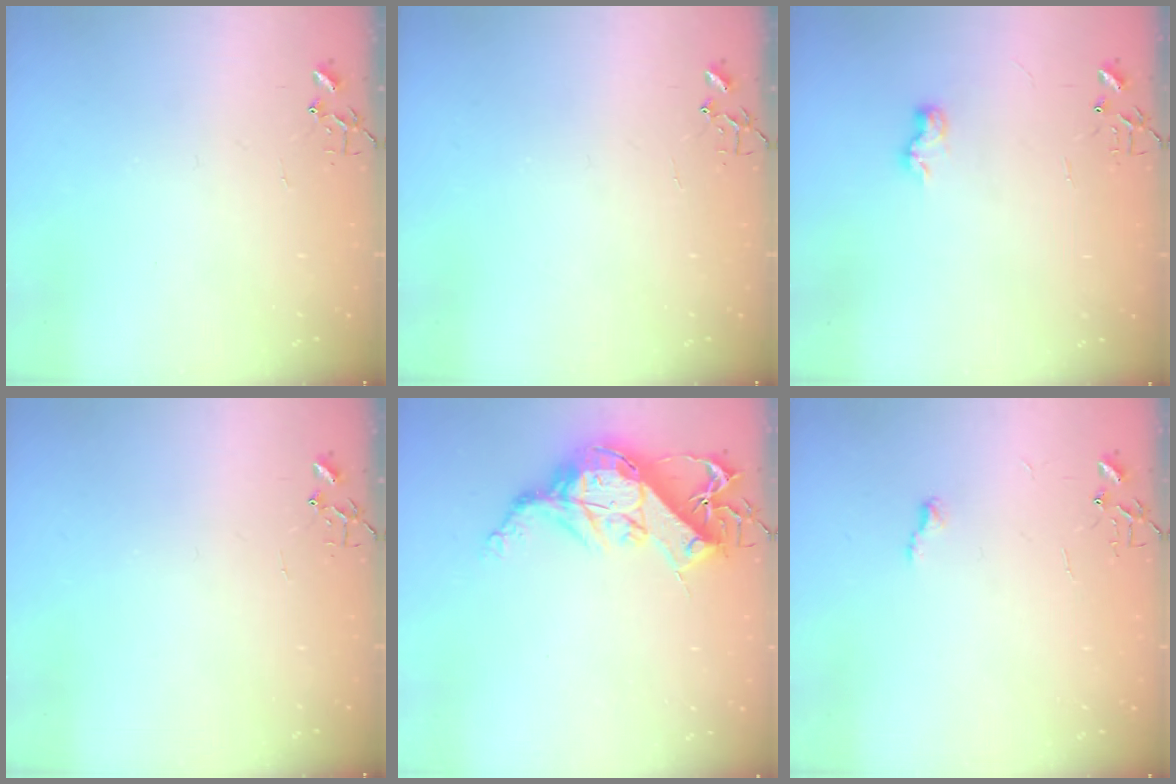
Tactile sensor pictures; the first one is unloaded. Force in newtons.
{"total": 0.0}
{"total": 6.4, "press": 6.4, "slide": 0.3}
{"total": 0.0}
{"total": 13.9, "press": 13.8, "slide": 1.4}
{"total": 4.7, "press": 4.7, "slide": 0.7}